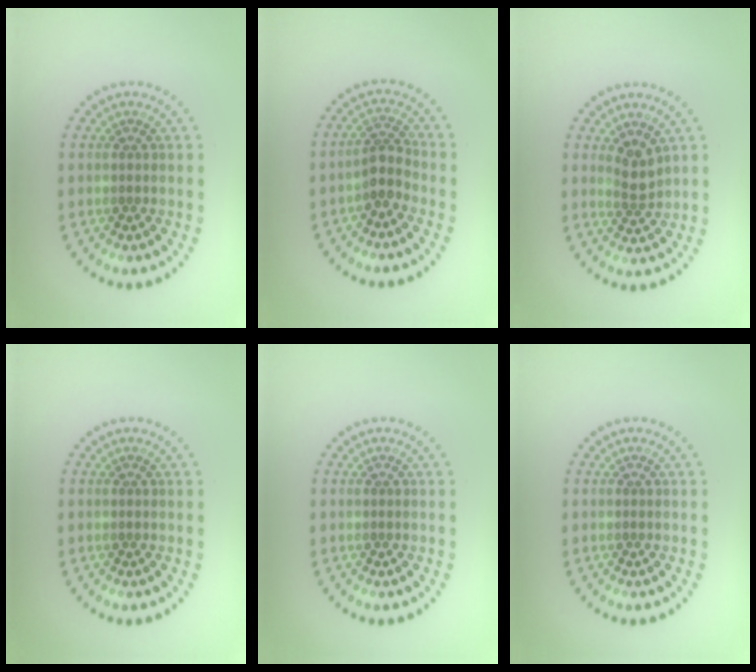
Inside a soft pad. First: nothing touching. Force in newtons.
{"total": 2.2, "press": 1.8, "slide": 1.3}
{"total": 2.0, "press": 1.7, "slide": 1.1}
{"total": 0.0}
{"total": 0.0}
{"total": 0.0}